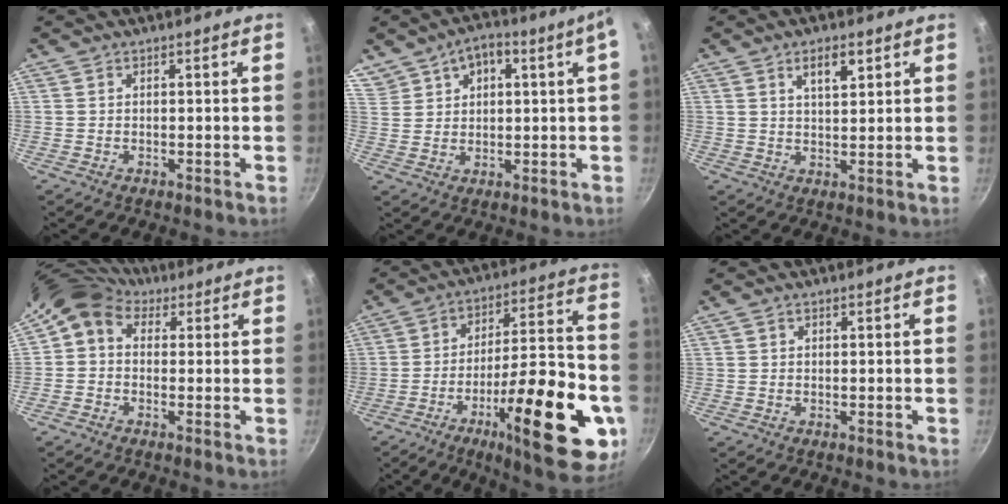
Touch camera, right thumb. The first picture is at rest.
{"total": 10.6, "force": [5.5, 4.8, 7.7], "torque": [-0.110, 0.023, 0.113]}
{"total": 5.1, "force": [2.6, 2.1, 3.8], "torque": [-0.056, -0.012, 0.044]}
{"total": 7.6, "force": [2.5, 6.0, 4.0], "torque": [-0.068, 0.016, 0.019]}
{"total": 26.4, "force": [-9.7, 7.8, 23.3], "torque": [-0.301, 0.035, -0.140]}
{"total": 0.6, "force": [0.4, 0.4, 0.4], "torque": [-0.004, 0.001, 0.007]}